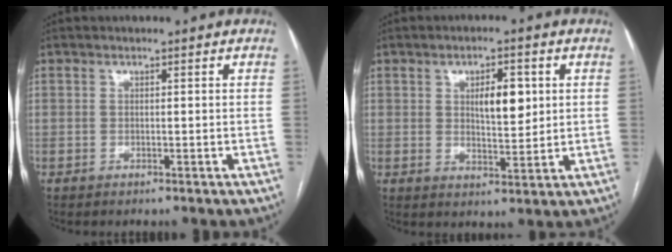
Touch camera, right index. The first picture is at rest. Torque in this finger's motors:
{"motor_torque": [0.19, 0.14, 0.10, 0.05]}